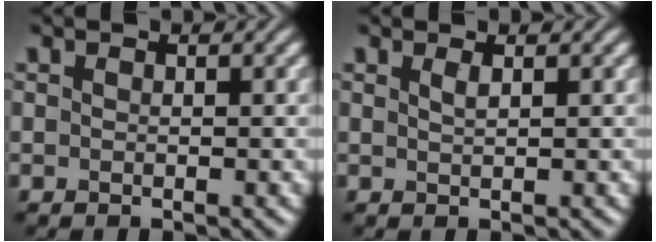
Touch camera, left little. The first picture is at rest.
{"total": 0.9, "force": [0.5, 0.3, 0.7], "torque": [-0.009, 0.001, 0.007]}